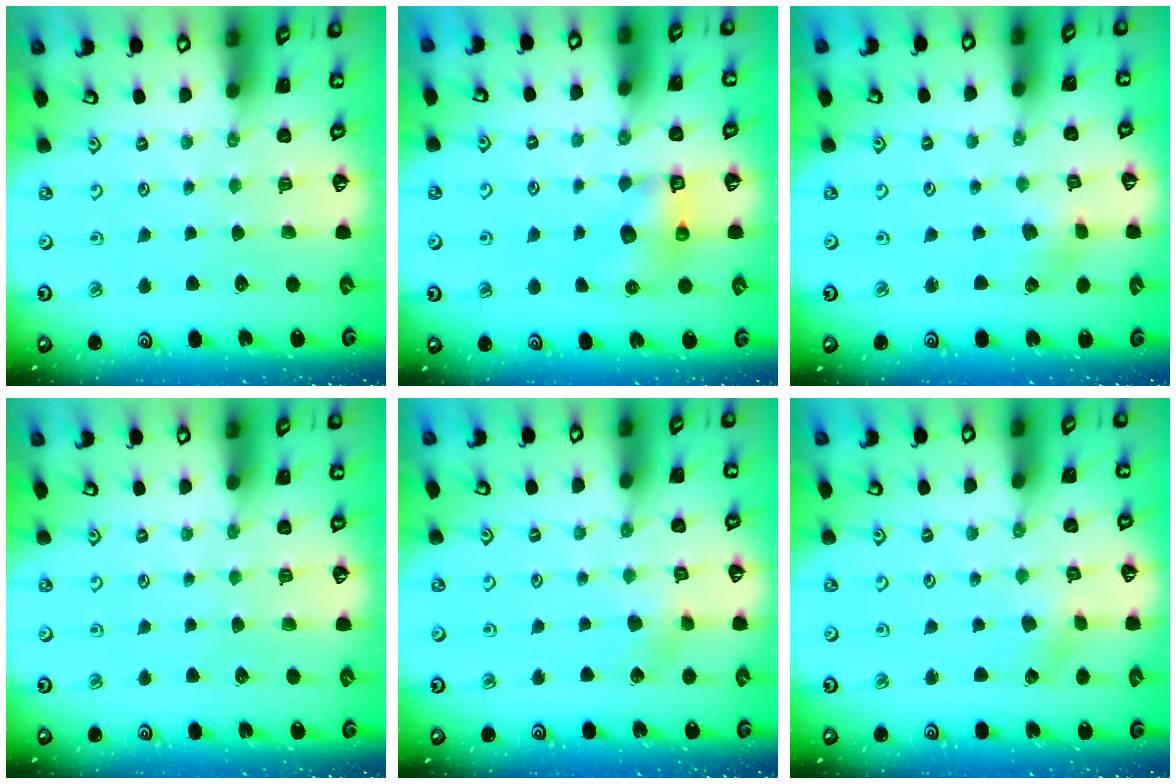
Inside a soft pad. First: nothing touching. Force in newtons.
{"total": 7.0, "press": 7.0, "slide": 0.2}
{"total": 2.6, "press": 2.6, "slide": 0.5}
{"total": 0.0}
{"total": 4.2, "press": 4.2, "slide": 0.5}
{"total": 1.2, "press": 1.2, "slide": 0.2}